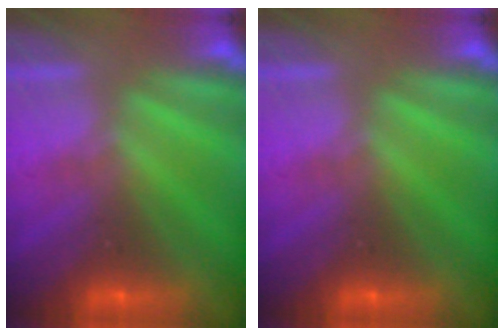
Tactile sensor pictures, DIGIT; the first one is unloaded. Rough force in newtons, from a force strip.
{"total": 0.0}